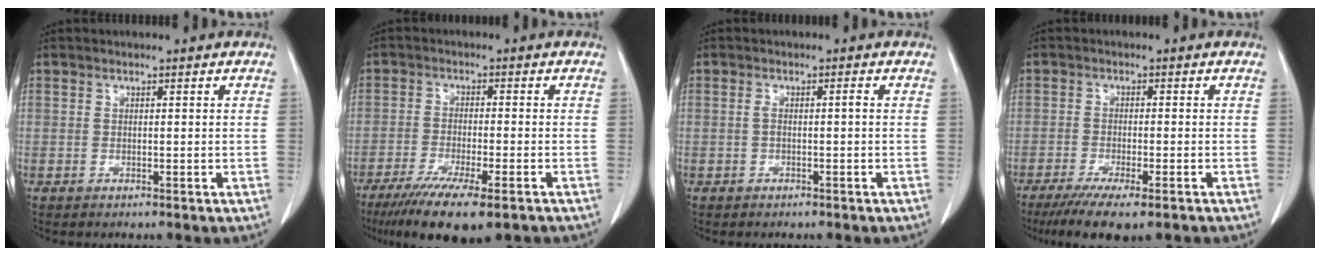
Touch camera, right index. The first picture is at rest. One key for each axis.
{"total": 12.4, "fx": -8.9, "fy": 1.6, "fz": 8.5, "tx": -0.137, "ty": -0.030, "tz": -0.138}
{"total": 1.3, "fx": -0.2, "fy": 0.1, "fz": 1.3, "tx": -0.024, "ty": 0.004, "tz": -0.002}
{"total": 9.7, "fx": -7.3, "fy": 1.4, "fz": 6.3, "tx": -0.092, "ty": -0.020, "tz": -0.111}